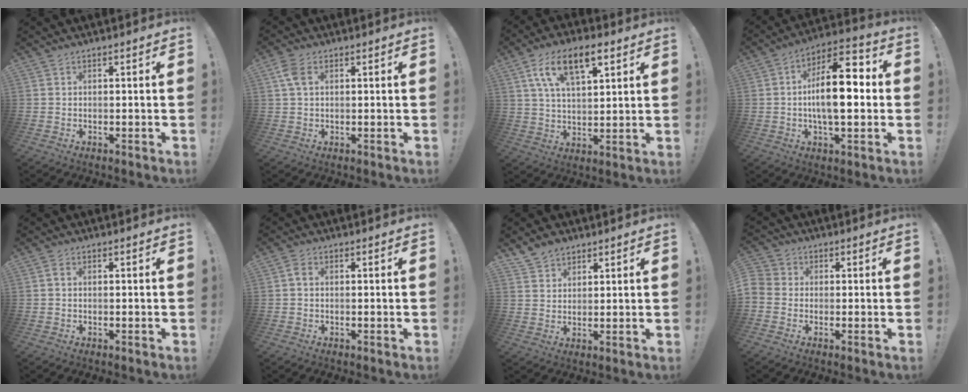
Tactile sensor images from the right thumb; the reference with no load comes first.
{"total": 4.6, "force": [1.6, 2.7, 3.4], "torque": [-0.066, 0.001, 0.028]}
{"total": 13.2, "force": [6.8, 6.1, 9.6], "torque": [-0.164, -0.010, 0.122]}
{"total": 16.7, "force": [-0.6, 7.2, 15.0], "torque": [-0.244, 0.010, -0.020]}
{"total": 1.2, "force": [0.0, 0.7, 1.0], "torque": [-0.020, 0.003, -0.001]}
{"total": 1.9, "force": [0.0, 1.2, 1.5], "torque": [-0.028, 0.004, 0.000]}
{"total": 4.9, "force": [3.9, 2.9, 0.9], "torque": [-0.023, -0.020, 0.075]}
{"total": 3.8, "force": [-1.4, 3.2, 1.4], "torque": [-0.045, 0.012, -0.026]}